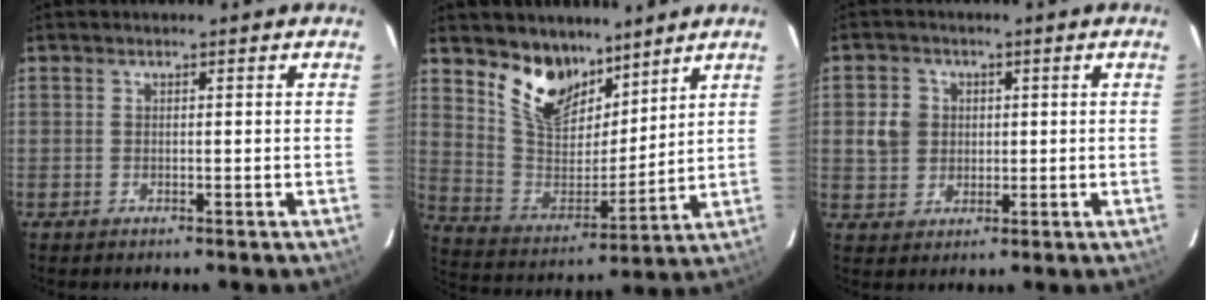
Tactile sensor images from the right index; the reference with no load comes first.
{"total": 13.6, "force": [9.6, 7.2, 6.3], "torque": [-0.128, -0.008, 0.186]}
{"total": 5.4, "force": [0.6, 5.0, 1.9], "torque": [-0.039, 0.018, 0.014]}